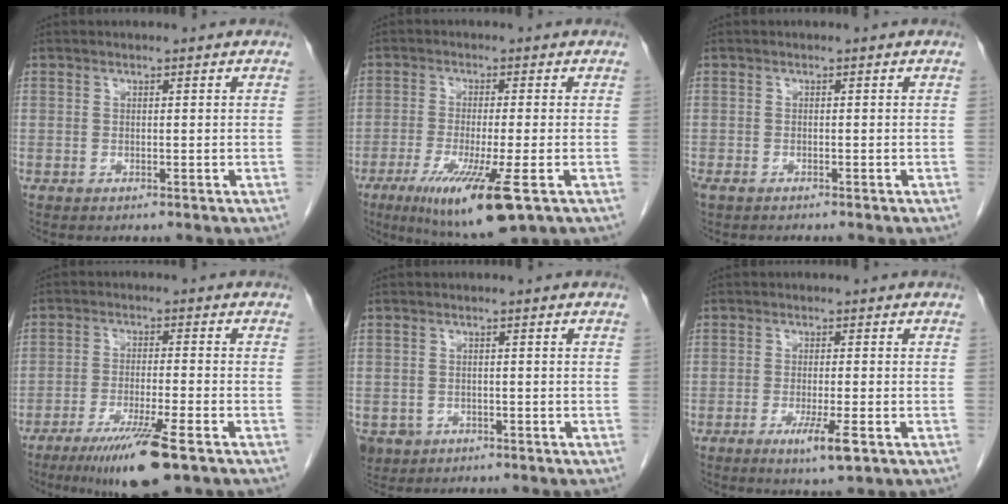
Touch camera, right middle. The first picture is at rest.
{"total": 11.8, "force": [-5.7, 0.8, 10.3], "torque": [-0.183, -0.041, -0.090]}
{"total": 2.5, "force": [-2.0, 0.7, 1.2], "torque": [-0.023, -0.006, -0.027]}
{"total": 10.1, "force": [-6.4, 0.3, 7.8], "torque": [-0.141, -0.029, -0.105]}
{"total": 4.5, "force": [-2.5, 3.6, 1.1], "torque": [-0.022, 0.002, -0.038]}
{"total": 4.7, "force": [-2.2, 0.0, 4.1], "torque": [-0.076, -0.015, -0.037]}